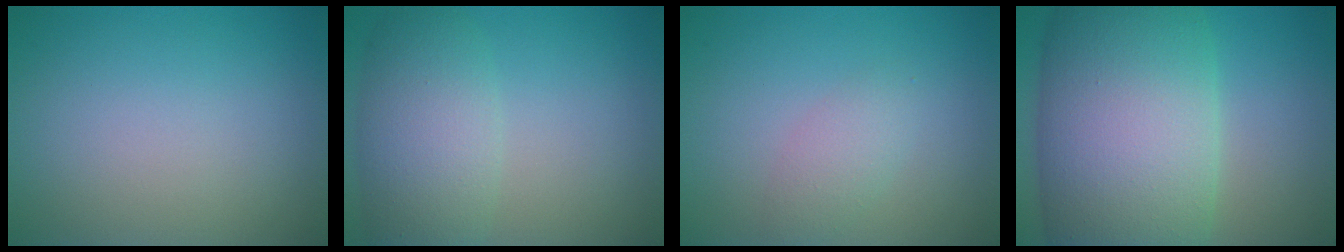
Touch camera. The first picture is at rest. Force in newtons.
{"total": 5.6, "press": 5.6, "slide": 0.4}
{"total": 1.8, "press": 1.8, "slide": 0.0}
{"total": 15.4, "press": 15.4, "slide": 0.4}